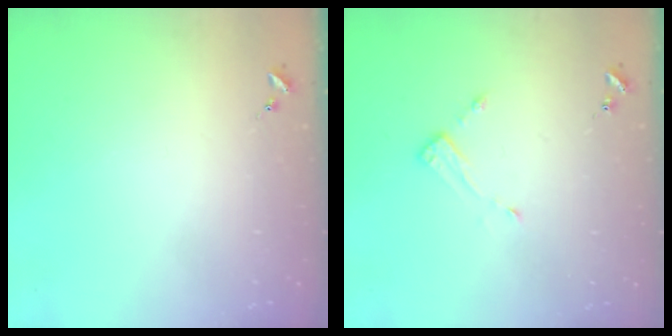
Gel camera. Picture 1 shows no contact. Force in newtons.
{"total": 3.3, "press": 3.2, "slide": 0.3}